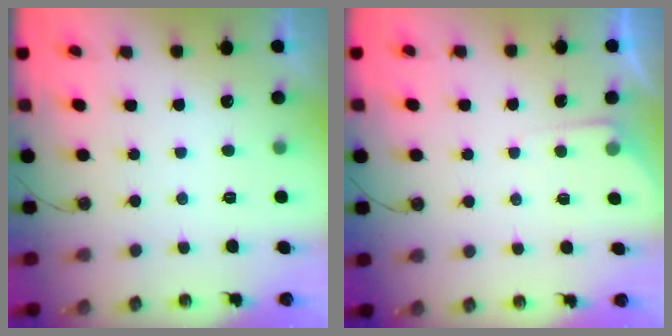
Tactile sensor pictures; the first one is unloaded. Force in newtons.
{"total": 3.7, "press": 3.6, "slide": 0.5}